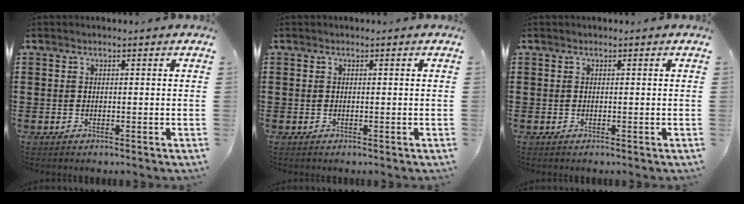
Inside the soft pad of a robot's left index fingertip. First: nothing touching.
{"total": 0.0}
{"total": 0.0}